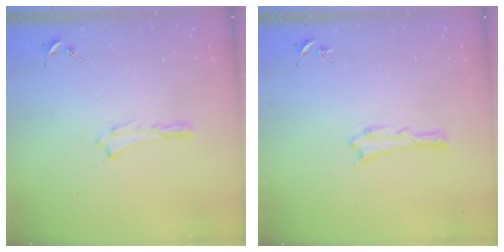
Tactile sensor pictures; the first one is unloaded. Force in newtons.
{"total": 0.6, "press": 0.6, "slide": 0.1}